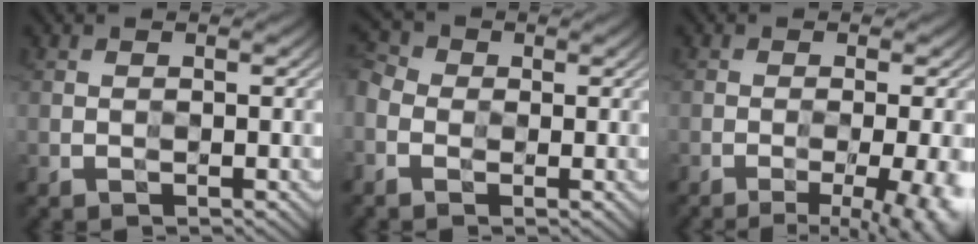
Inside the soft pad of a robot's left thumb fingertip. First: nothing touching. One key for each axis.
{"total": 4.5, "fx": -1.7, "fy": 3.4, "fz": 2.3, "tx": -0.066, "ty": -0.002, "tz": -0.044}
{"total": 10.3, "fx": -4.7, "fy": 3.3, "fz": 8.6, "tx": -0.088, "ty": 0.003, "tz": -0.047}